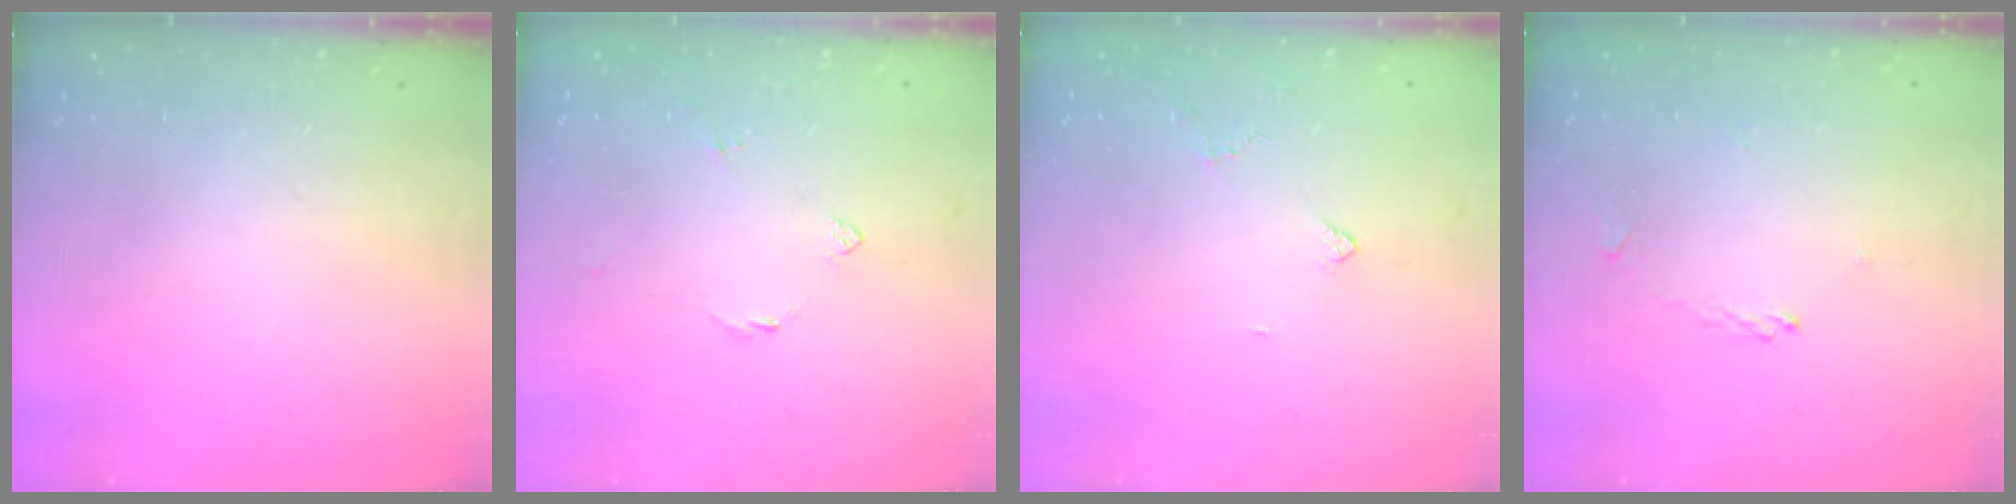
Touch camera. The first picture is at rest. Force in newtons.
{"total": 2.6, "press": 2.5, "slide": 0.7}
{"total": 1.8, "press": 1.7, "slide": 0.4}
{"total": 1.4, "press": 1.3, "slide": 0.2}